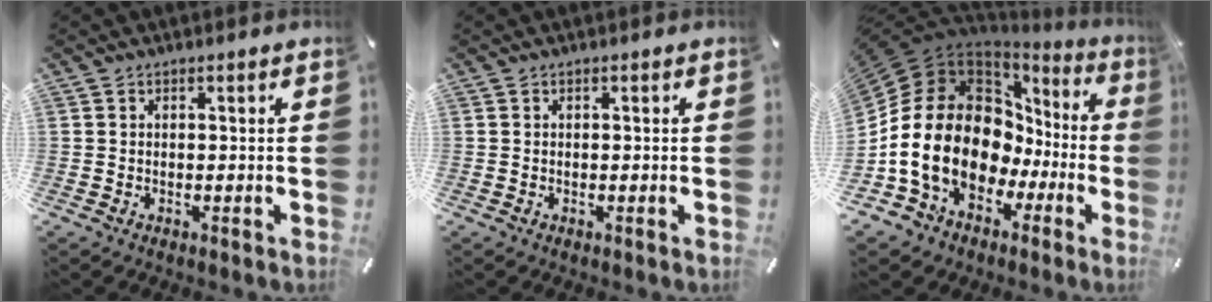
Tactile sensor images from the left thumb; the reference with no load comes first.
{"total": 0.0}
{"total": 22.0, "force": [-1.1, 16.2, 14.8], "torque": [-0.321, -0.022, -0.004]}